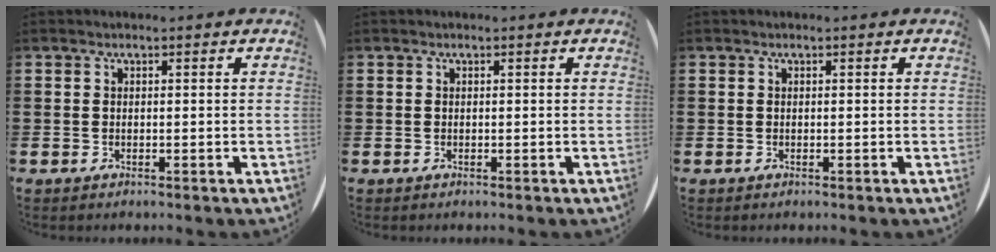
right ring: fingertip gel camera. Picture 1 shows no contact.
{"total": 0.0}
{"total": 0.0}